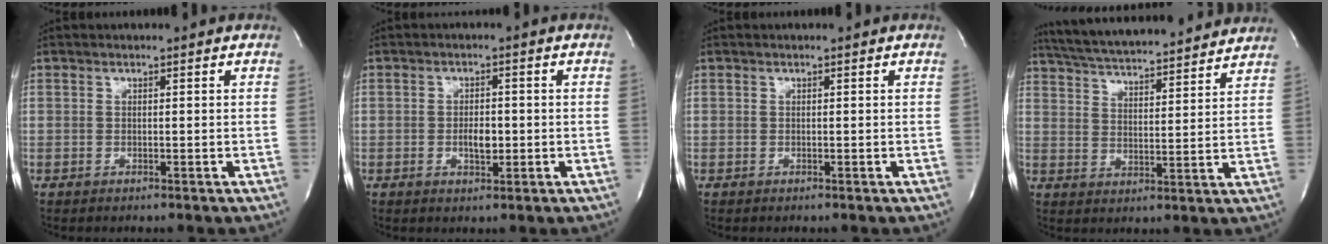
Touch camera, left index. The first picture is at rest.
{"total": 2.9, "force": [-0.6, 1.4, 2.5], "torque": [-0.041, -0.001, -0.010]}
{"total": 0.0}
{"total": 20.2, "force": [18.5, 2.1, 7.9], "torque": [-0.139, 0.018, 0.266]}